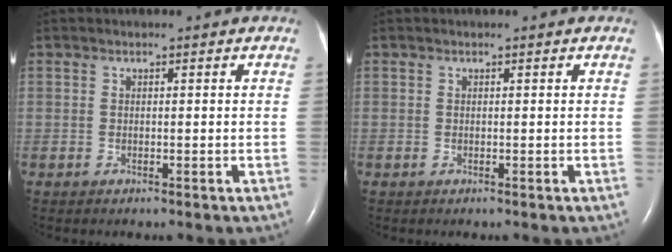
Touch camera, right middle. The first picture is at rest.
{"total": 0.0}